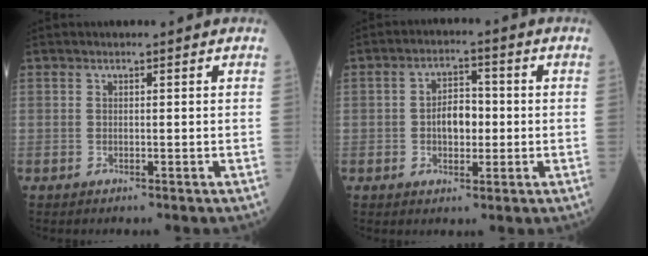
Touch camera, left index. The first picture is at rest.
{"total": 5.2, "force": [-0.7, 2.9, 4.2], "torque": [-0.074, 0.010, -0.012]}